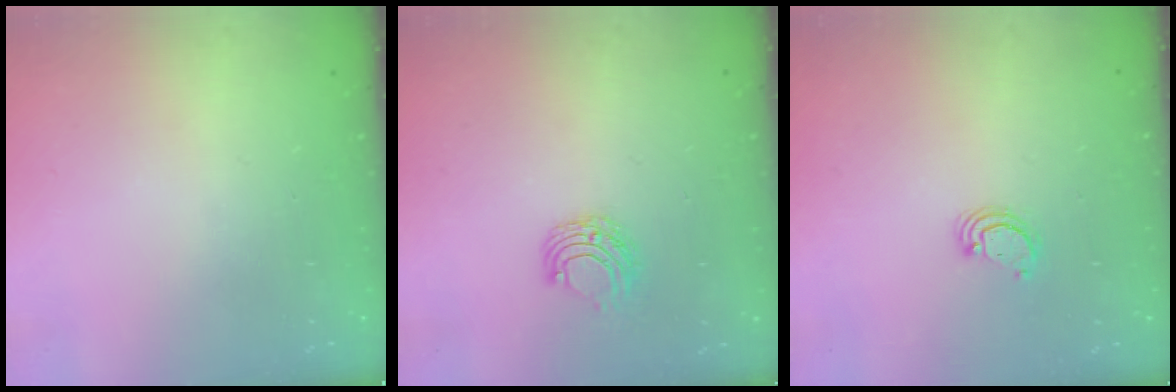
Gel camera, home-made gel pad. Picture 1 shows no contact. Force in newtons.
{"total": 6.7, "press": 6.7, "slide": 0.5}
{"total": 2.3, "press": 2.3, "slide": 0.2}